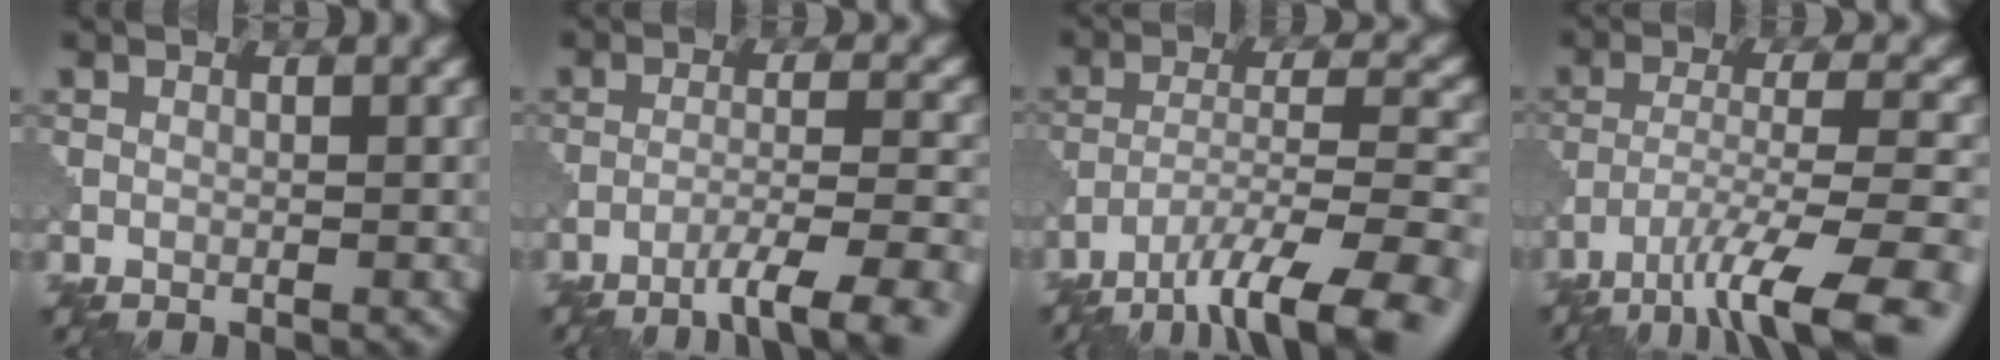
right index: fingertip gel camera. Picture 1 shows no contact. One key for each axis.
{"total": 6.6, "fx": -4.3, "fy": 0.9, "fz": 4.9, "tx": -0.067, "ty": 0.006, "tz": -0.066}
{"total": 11.3, "fx": -8.1, "fy": 2.8, "fz": 7.5, "tx": -0.128, "ty": -0.009, "tz": -0.124}
{"total": 9.9, "fx": -6.8, "fy": 2.1, "fz": 6.9, "tx": -0.120, "ty": -0.003, "tz": -0.111}